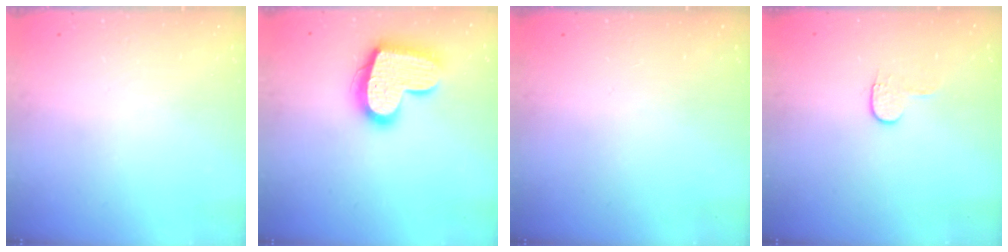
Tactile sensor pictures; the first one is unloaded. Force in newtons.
{"total": 17.6, "press": 17.5, "slide": 1.3}
{"total": 0.0}
{"total": 4.1, "press": 4.1, "slide": 0.4}